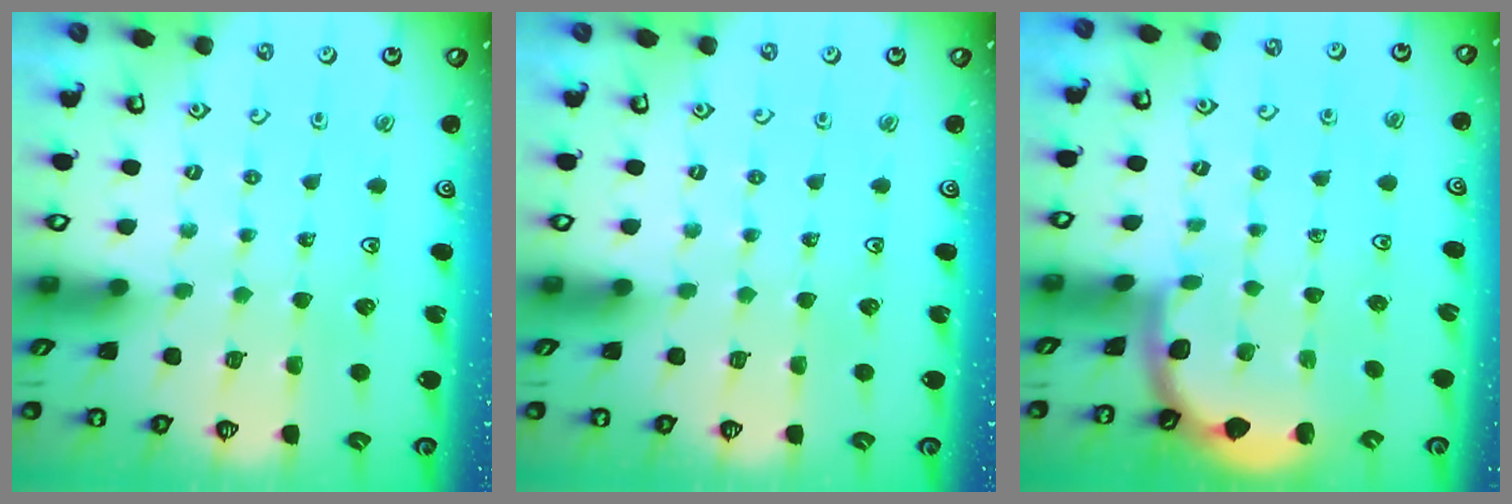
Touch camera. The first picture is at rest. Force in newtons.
{"total": 0.0}
{"total": 1.9, "press": 1.9, "slide": 0.0}